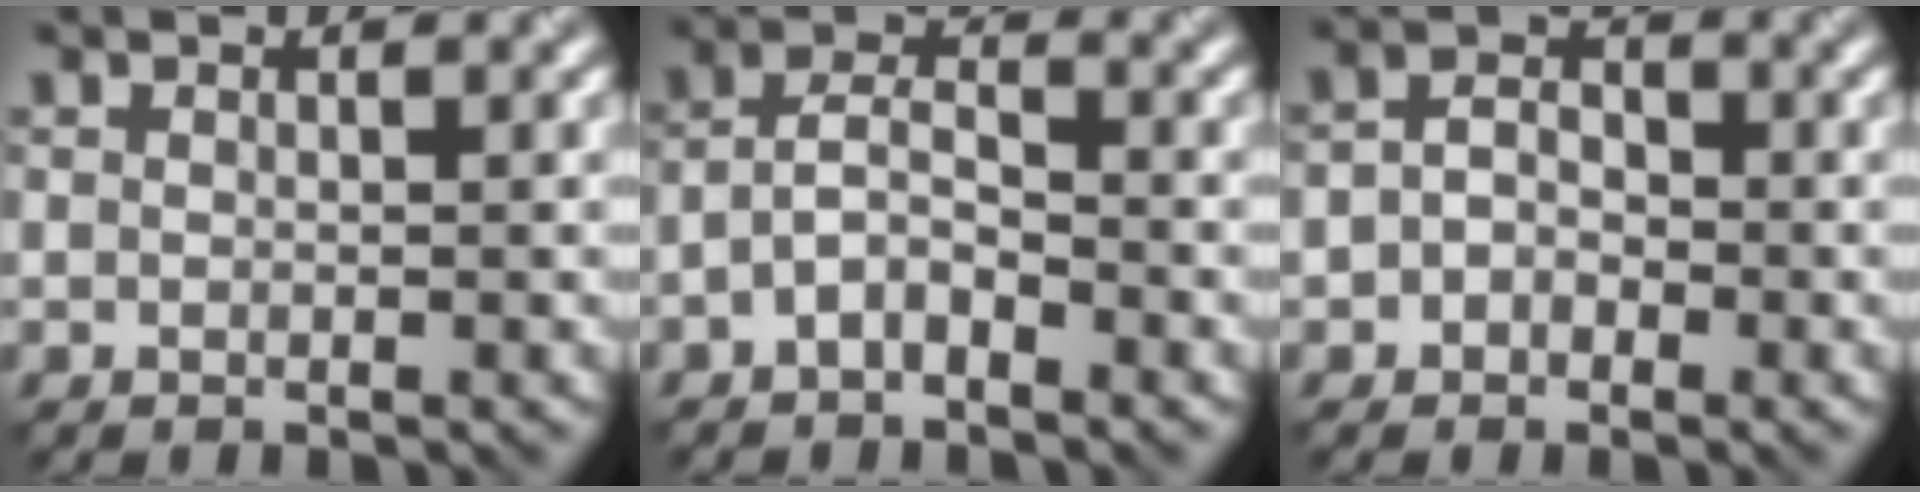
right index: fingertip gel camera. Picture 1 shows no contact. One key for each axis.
{"total": 2.8, "fx": -1.5, "fy": 1.3, "fz": 2.1, "tx": -0.040, "ty": 0.011, "tz": -0.037}
{"total": 2.4, "fx": -0.8, "fy": 1.9, "fz": 1.2, "tx": -0.020, "ty": 0.005, "tz": -0.024}